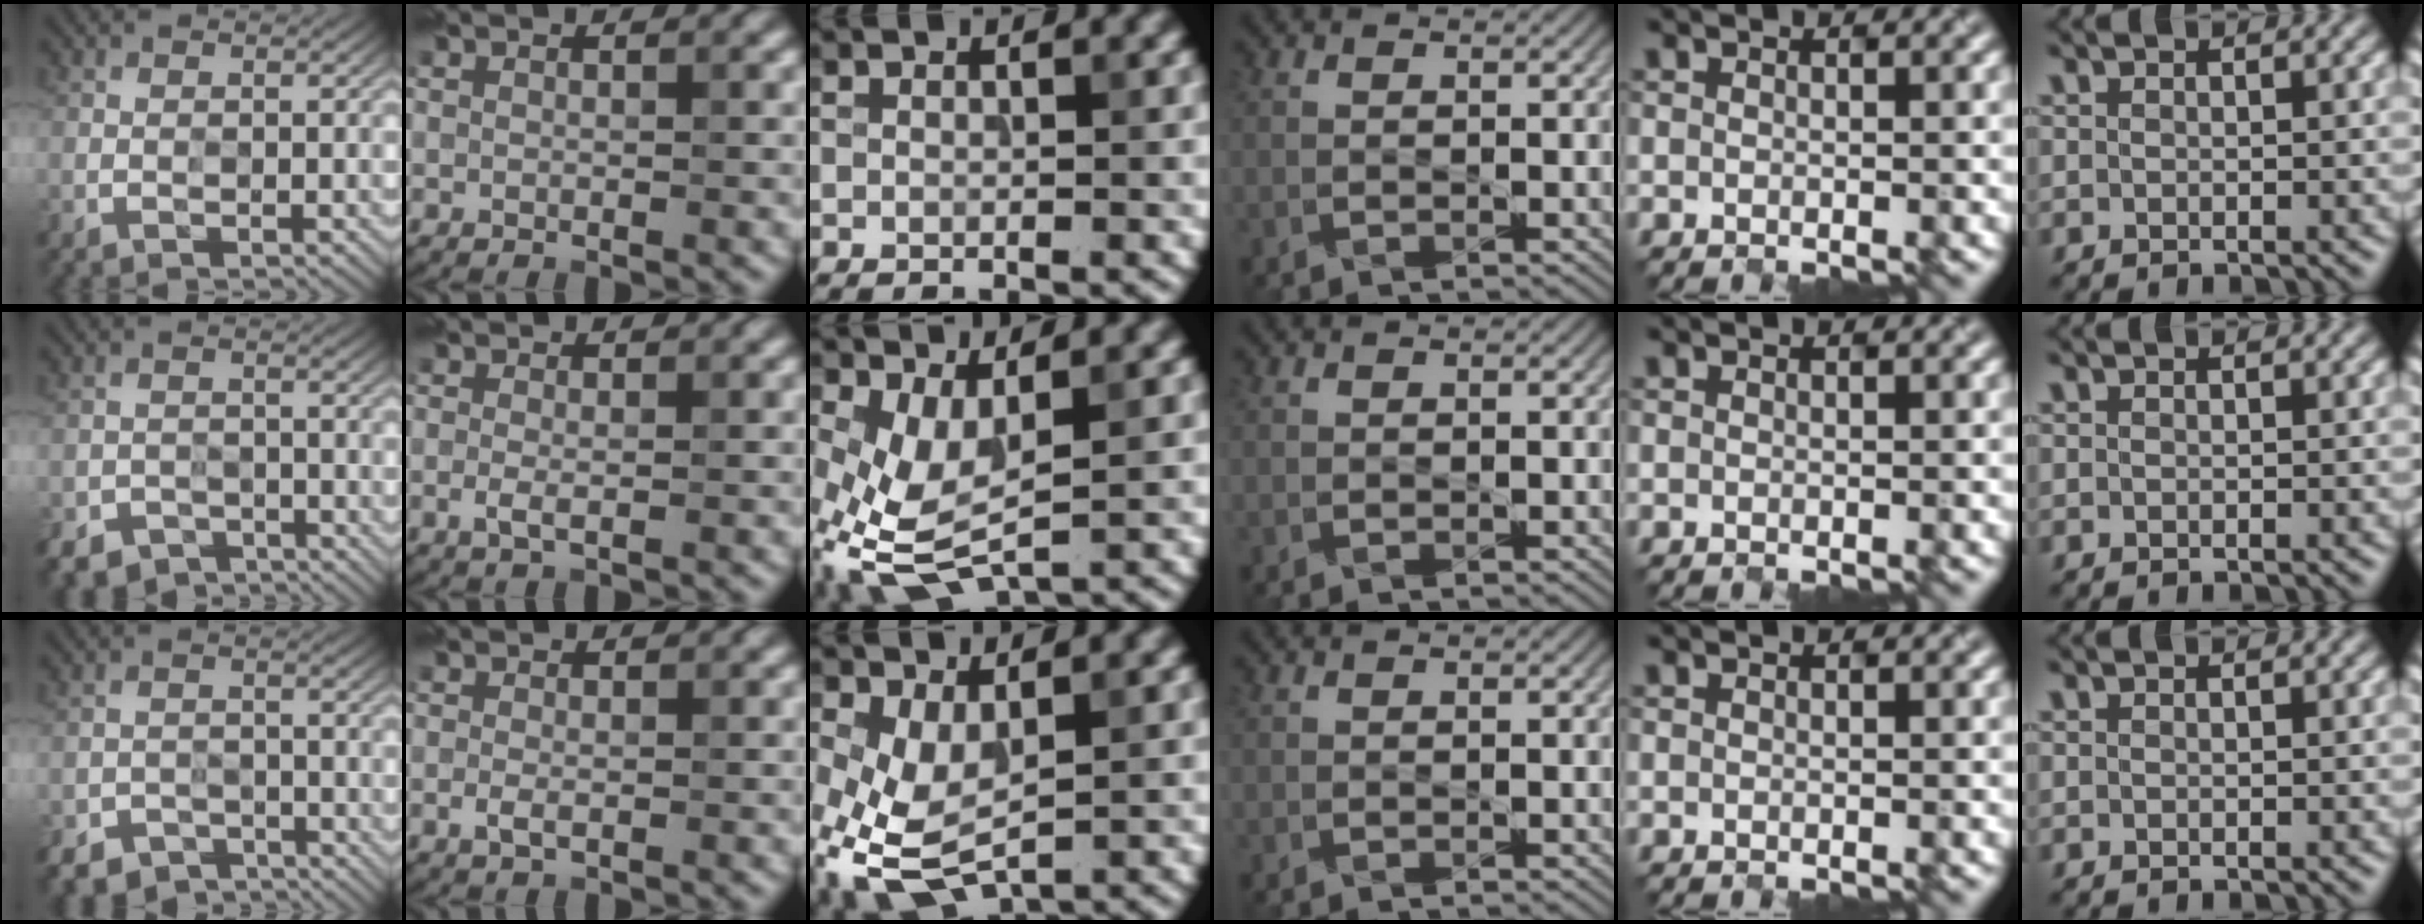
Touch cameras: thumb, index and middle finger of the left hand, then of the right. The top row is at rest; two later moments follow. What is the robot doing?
{"motion": "close", "object": "glasses case"}